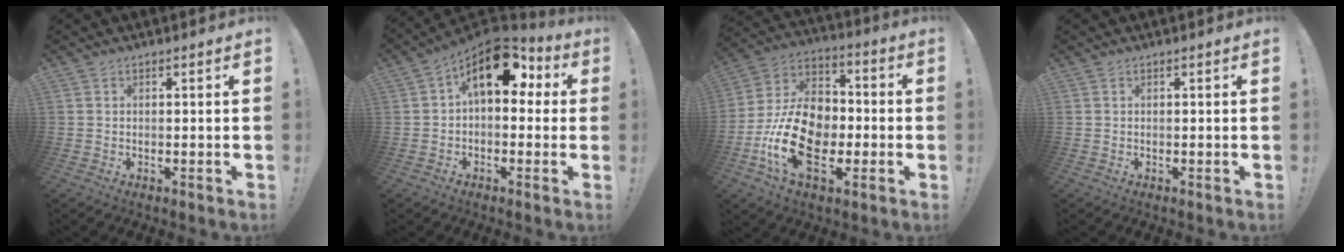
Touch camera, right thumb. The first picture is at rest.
{"total": 13.9, "force": [5.3, 8.0, 10.0], "torque": [-0.148, -0.020, 0.097]}
{"total": 21.1, "force": [-5.6, 14.1, 14.7], "torque": [-0.289, 0.037, -0.083]}
{"total": 0.0}